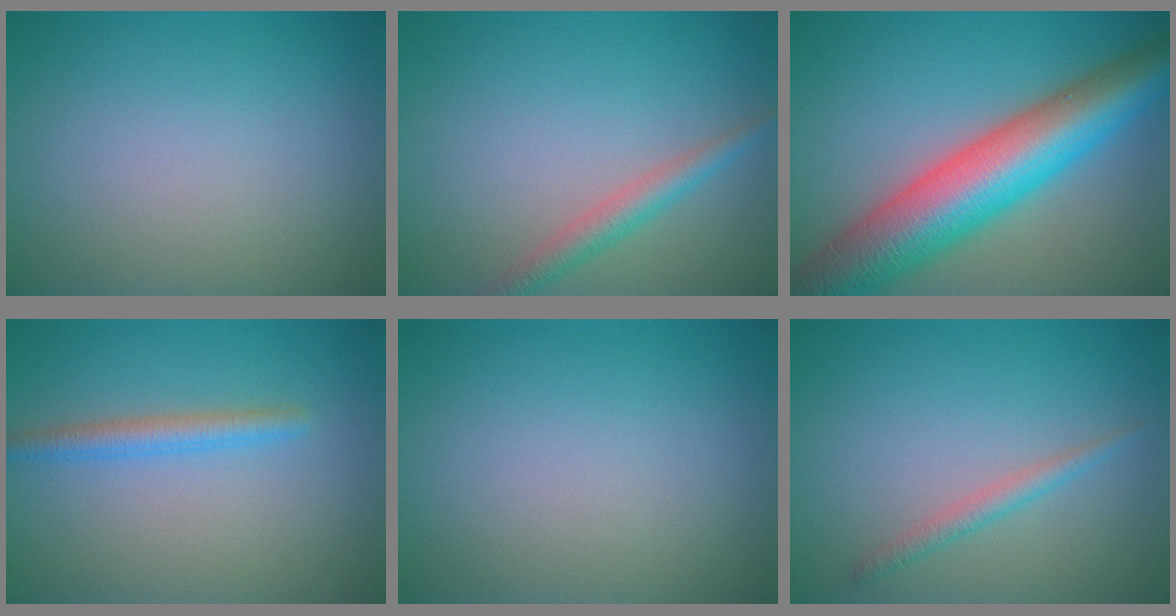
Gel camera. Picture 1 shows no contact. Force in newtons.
{"total": 2.4, "press": 2.4, "slide": 0.1}
{"total": 11.7, "press": 11.7, "slide": 0.5}
{"total": 2.2, "press": 2.1, "slide": 0.1}
{"total": 0.0}
{"total": 1.5, "press": 1.5, "slide": 0.0}